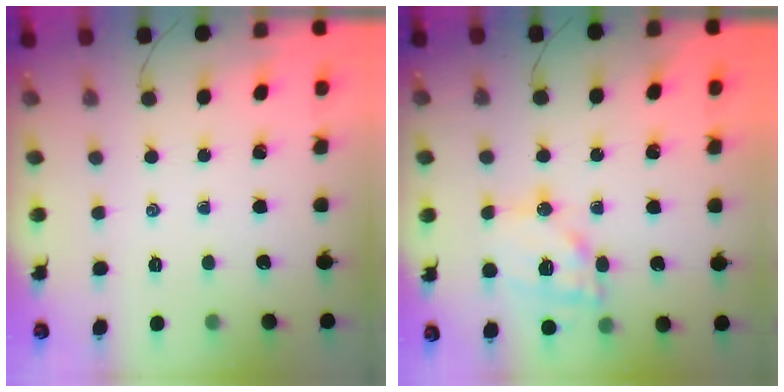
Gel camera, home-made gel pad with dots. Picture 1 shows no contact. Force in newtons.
{"total": 15.5, "press": 15.2, "slide": 3.0}